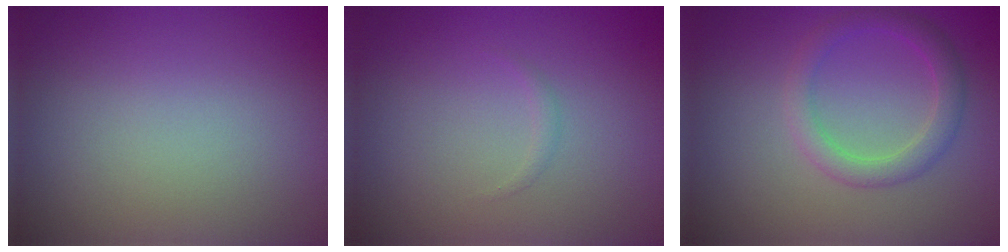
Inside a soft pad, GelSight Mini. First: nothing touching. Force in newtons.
{"total": 0.5, "press": 0.5, "slide": 0.0}
{"total": 2.9, "press": 2.9, "slide": 0.1}